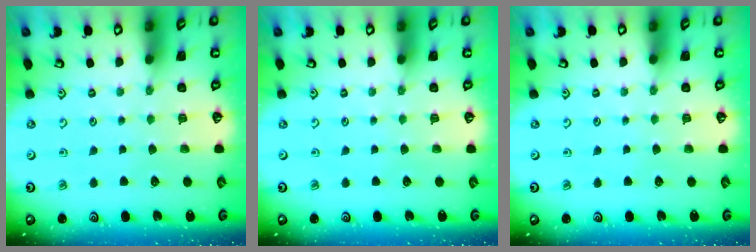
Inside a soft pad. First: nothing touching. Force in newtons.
{"total": 0.0}
{"total": 0.0}